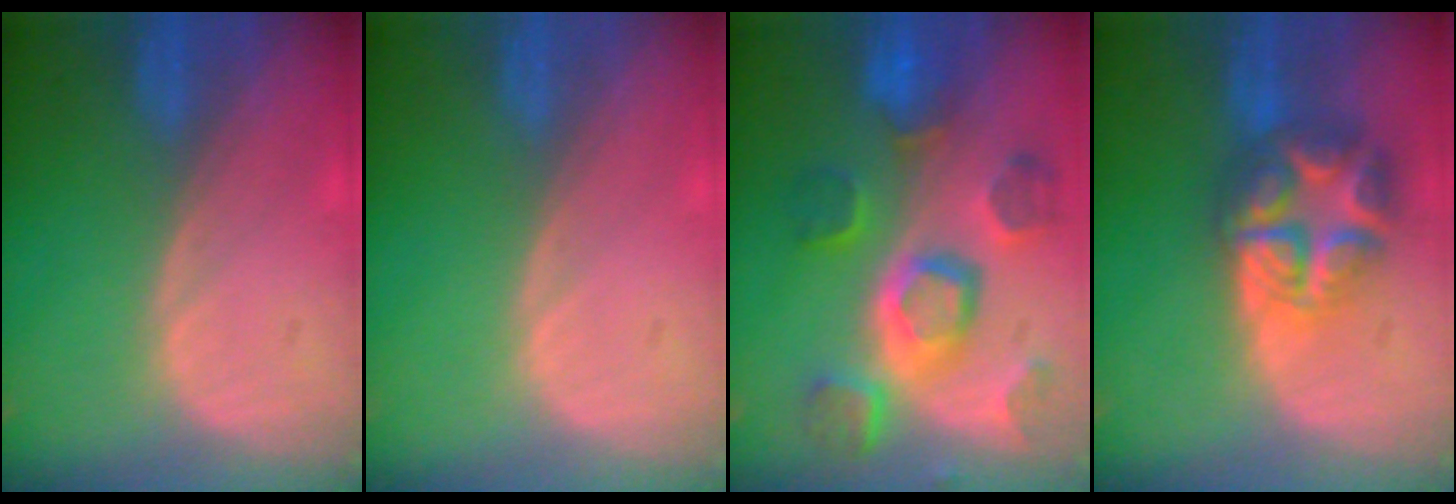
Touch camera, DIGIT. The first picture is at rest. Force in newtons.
{"total": 0.0}
{"total": 11.3, "press": 10.0, "slide": 5.2}
{"total": 9.0, "press": 9.0, "slide": 0.4}